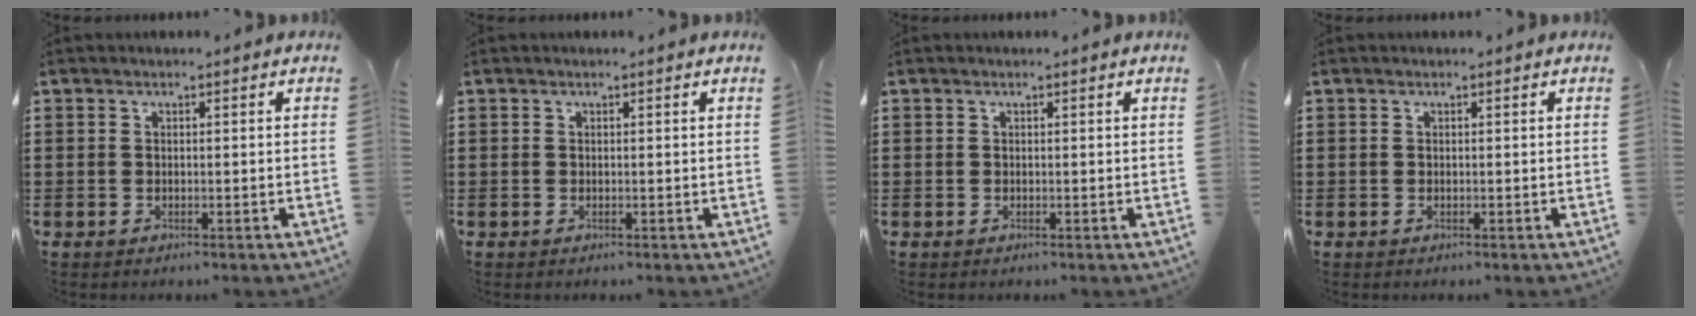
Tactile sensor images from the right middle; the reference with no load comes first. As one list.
[{"total": 0.0}, {"total": 0.0}, {"total": 0.0}]